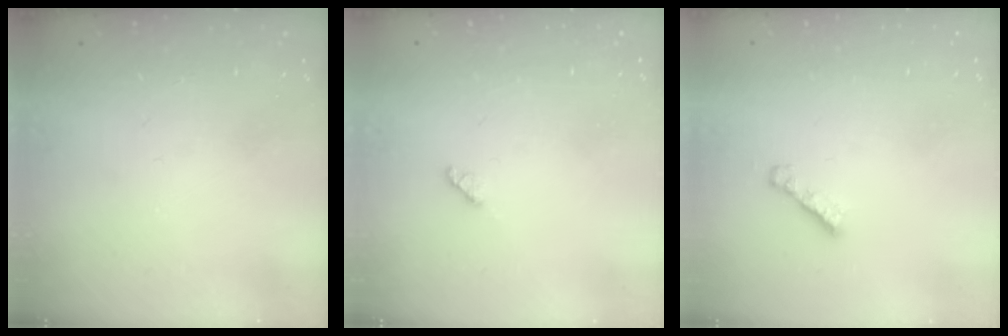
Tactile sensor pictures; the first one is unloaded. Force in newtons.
{"total": 2.9, "press": 2.9, "slide": 0.3}
{"total": 2.3, "press": 2.3, "slide": 0.4}